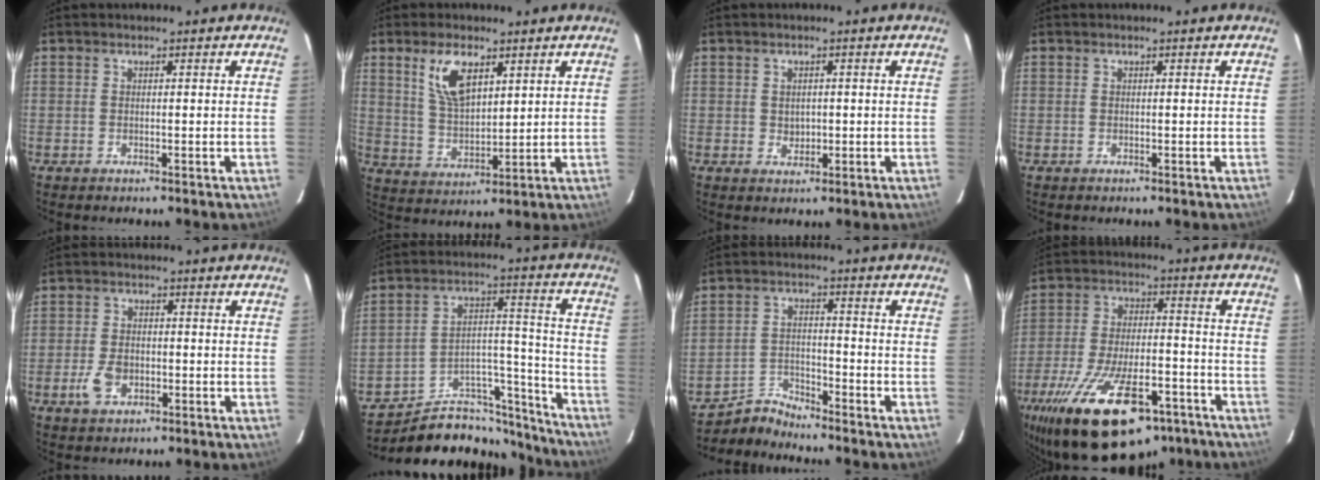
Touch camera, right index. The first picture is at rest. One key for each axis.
{"total": 8.9, "fx": 4.5, "fy": 4.1, "fz": 6.5, "tx": -0.122, "ty": 0.005, "tz": 0.097}
{"total": 2.1, "fx": 0.0, "fy": 1.9, "fz": 0.9, "tx": -0.012, "ty": 0.002, "tz": 0.005}
{"total": 0.0}
{"total": 5.6, "fx": -2.1, "fy": 3.6, "fz": 3.7, "tx": -0.086, "ty": 0.000, "tz": -0.035}
{"total": 19.0, "fx": -16.8, "fy": 7.7, "fz": 4.3, "tx": -0.053, "ty": 0.079, "tz": -0.242}
{"total": 5.0, "fx": -4.9, "fy": 0.5, "fz": -1.0, "tx": 0.011, "ty": 0.021, "tz": -0.094}
{"total": 25.8, "fx": -17.2, "fy": 10.3, "fz": 16.3, "tx": -0.310, "ty": -0.034, "tz": -0.261}